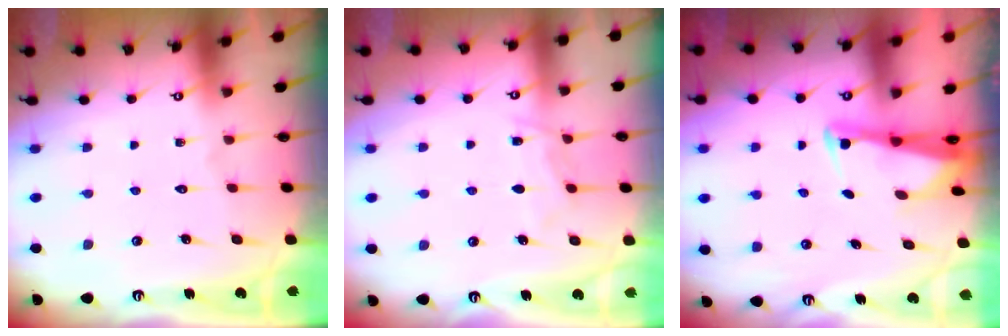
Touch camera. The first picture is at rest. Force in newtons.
{"total": 5.6, "press": 5.6, "slide": 0.4}
{"total": 2.5, "press": 2.5, "slide": 0.5}